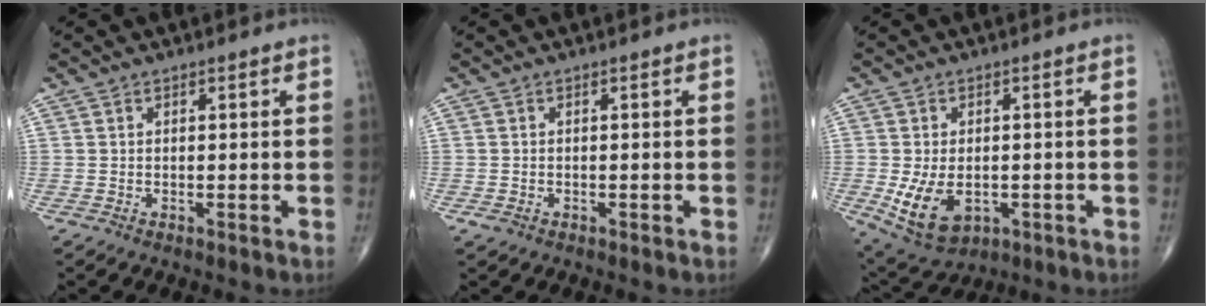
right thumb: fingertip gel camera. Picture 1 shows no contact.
{"total": 1.0, "force": [-0.5, 0.8, 0.4], "torque": [-0.012, 0.001, -0.006]}
{"total": 9.7, "force": [-2.3, 6.3, 7.1], "torque": [-0.125, -0.003, -0.020]}